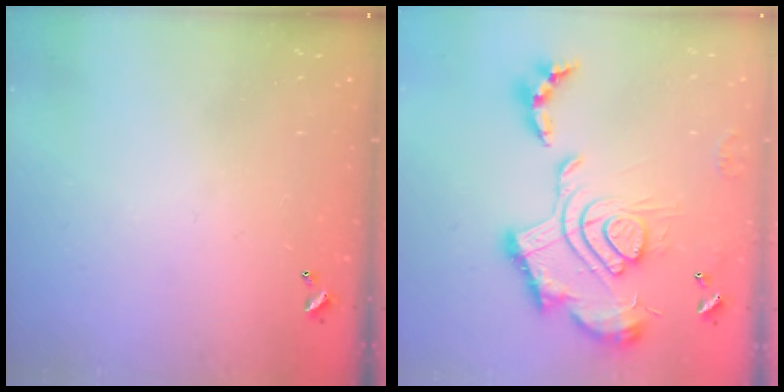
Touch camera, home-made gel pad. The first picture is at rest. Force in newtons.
{"total": 2.5, "press": 1.9, "slide": 1.7}